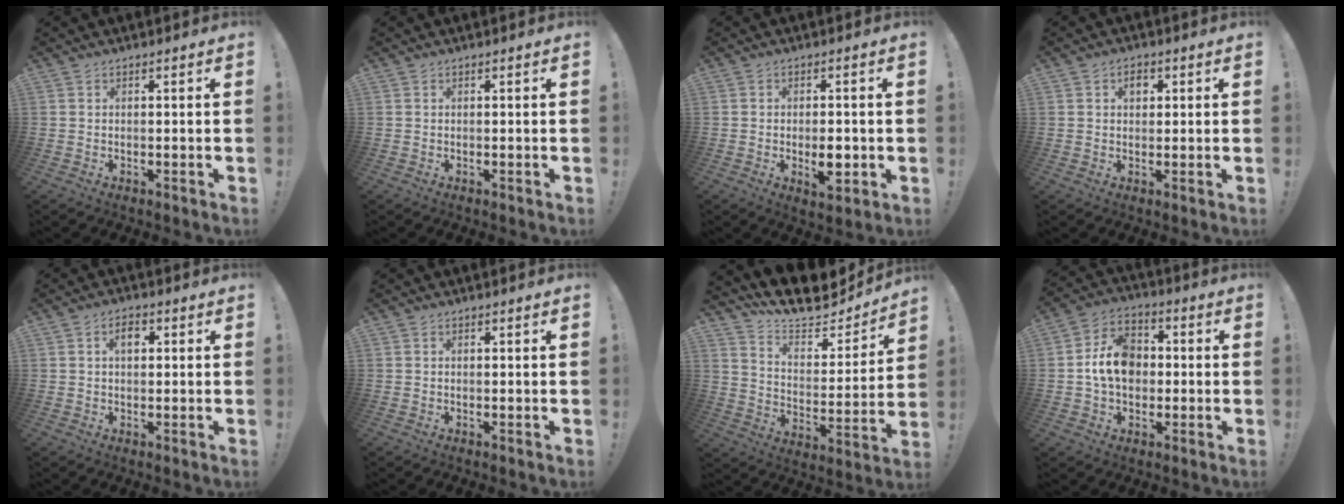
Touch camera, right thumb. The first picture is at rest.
{"total": 0.0}
{"total": 5.4, "force": [-1.3, 2.9, 4.5], "torque": [-0.051, 0.003, -0.018]}
{"total": 2.9, "force": [1.1, 2.2, 1.6], "torque": [-0.013, -0.001, 0.013]}
{"total": 3.7, "force": [1.1, 2.1, 2.8], "torque": [-0.043, 0.004, 0.014]}
{"total": 0.0}
{"total": 13.0, "force": [11.6, 4.4, 3.9], "torque": [-0.077, -0.097, 0.203]}
{"total": 12.3, "force": [0.1, 9.4, 8.0], "torque": [-0.136, 0.010, 0.003]}